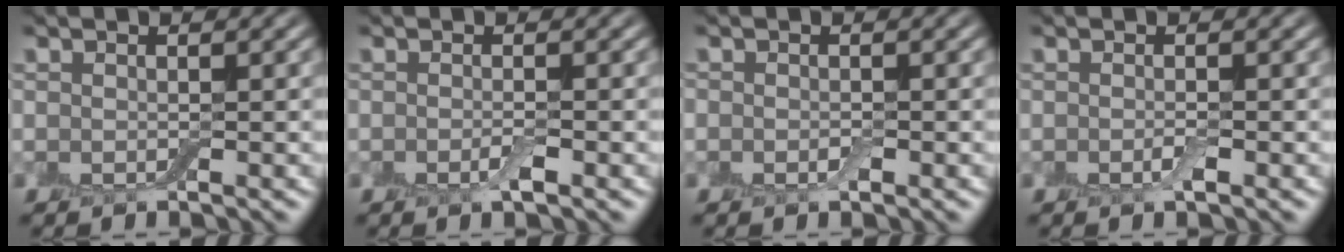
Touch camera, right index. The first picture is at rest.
{"total": 1.1, "force": [-0.5, 0.2, 1.0], "torque": [-0.018, -0.004, -0.011]}
{"total": 0.9, "force": [-0.3, 0.6, 0.6], "torque": [-0.008, 0.000, -0.006]}
{"total": 0.8, "force": [-0.3, 0.1, 0.7], "torque": [-0.014, -0.002, -0.007]}